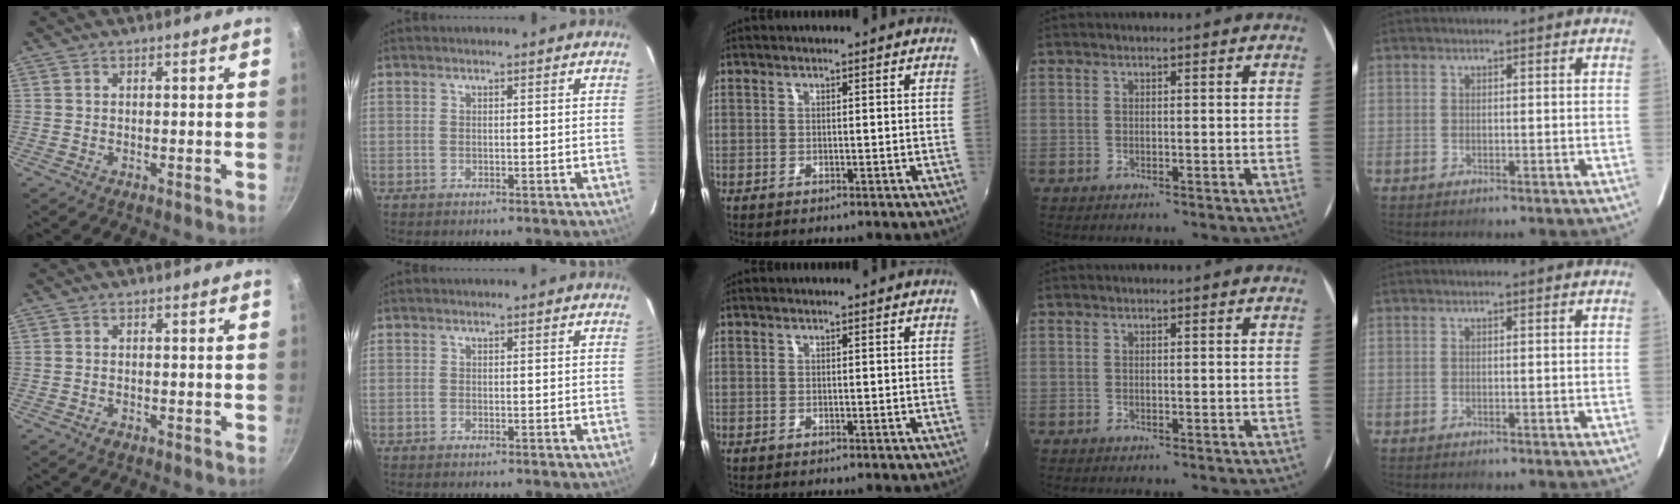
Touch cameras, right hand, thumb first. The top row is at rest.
{"thumb": {"total": 0.9, "force": [-0.6, 0.5, 0.5], "torque": [-0.014, 0.003, -0.011]}}